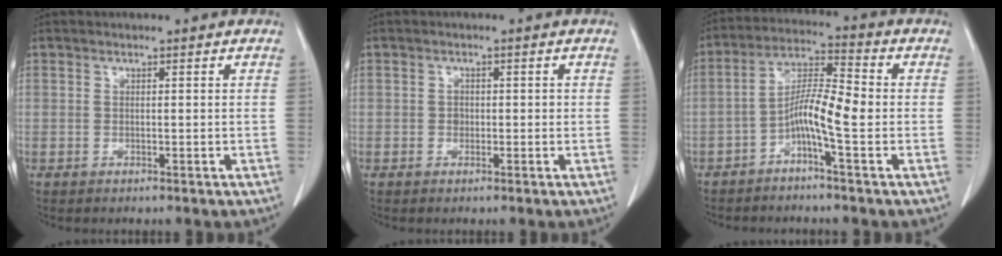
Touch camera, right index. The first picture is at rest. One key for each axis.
{"total": 1.4, "fx": -0.1, "fy": 1.1, "fz": 0.7, "tx": -0.009, "ty": 0.004, "tz": -0.002}
{"total": 7.5, "fx": -2.3, "fy": 0.5, "fz": 7.1, "tx": -0.132, "ty": 0.021, "tz": -0.049}